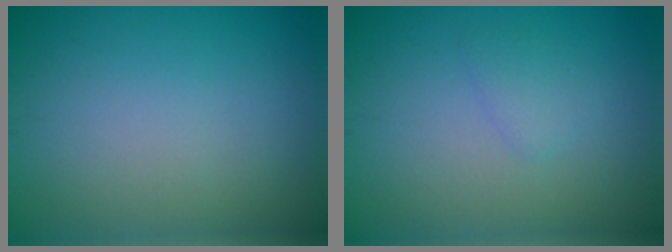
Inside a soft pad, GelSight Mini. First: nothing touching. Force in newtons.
{"total": 1.2, "press": 1.1, "slide": 0.1}